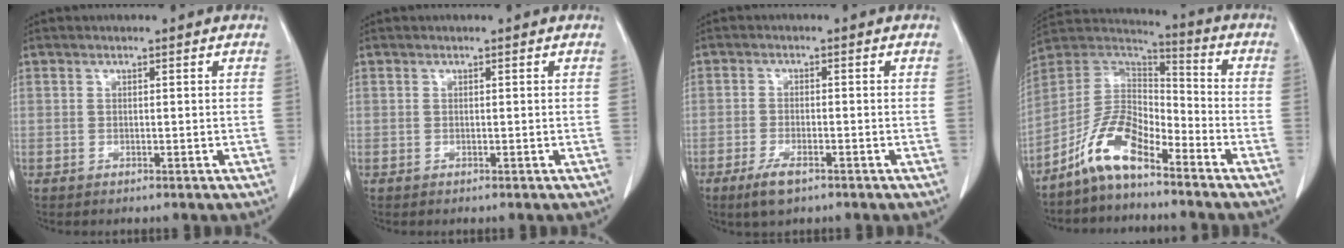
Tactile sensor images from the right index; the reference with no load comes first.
{"total": 0.0}
{"total": 4.1, "force": [-2.7, 1.1, 2.9], "torque": [-0.064, -0.005, -0.044]}
{"total": 10.5, "force": [-7.2, 3.6, 6.8], "torque": [-0.149, 0.024, -0.142]}